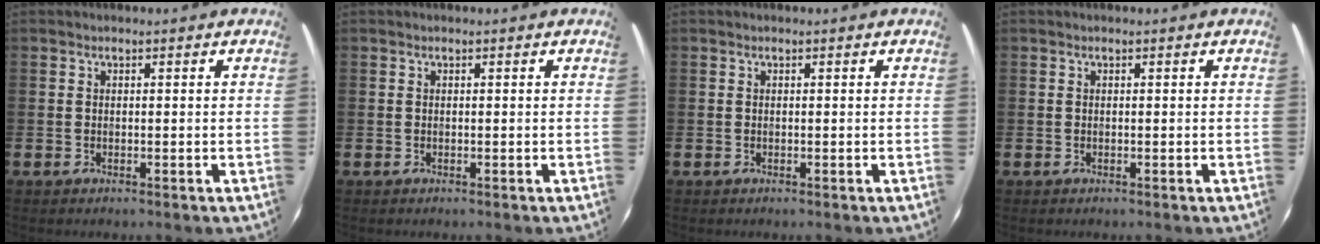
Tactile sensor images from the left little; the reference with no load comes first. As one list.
[{"total": 0.0}, {"total": 0.0}, {"total": 0.0}]